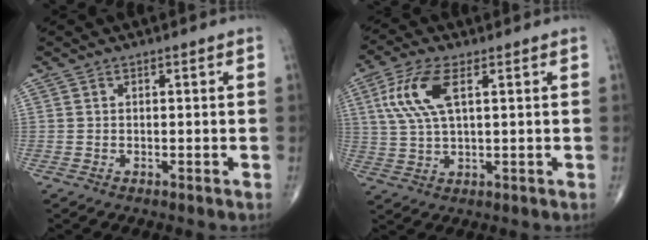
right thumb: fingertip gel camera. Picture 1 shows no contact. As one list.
[{"total": 9.4, "force": [3.1, 3.7, 8.1], "torque": [-0.189, 0.003, 0.063]}]